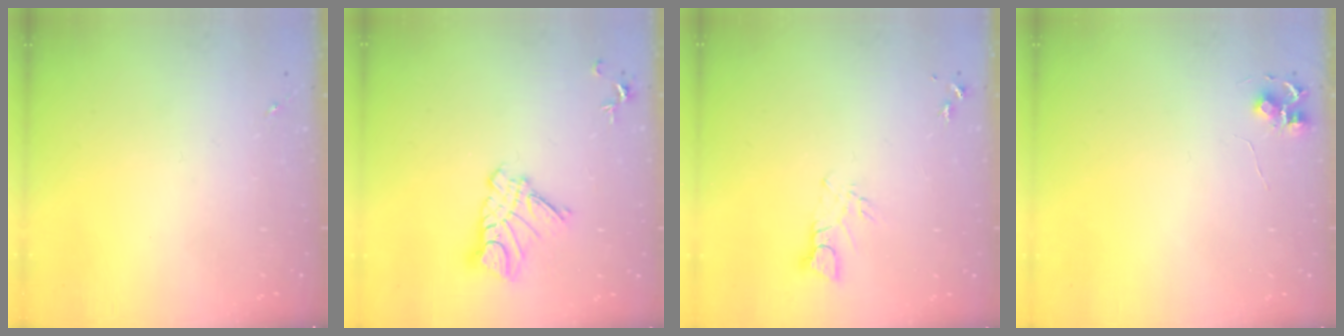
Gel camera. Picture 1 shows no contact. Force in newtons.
{"total": 11.1, "press": 11.0, "slide": 1.1}
{"total": 4.0, "press": 4.0, "slide": 0.4}
{"total": 5.9, "press": 5.9, "slide": 0.5}